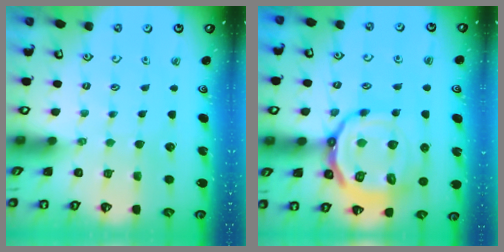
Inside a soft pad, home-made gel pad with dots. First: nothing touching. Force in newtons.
{"total": 22.5, "press": 22.3, "slide": 2.3}